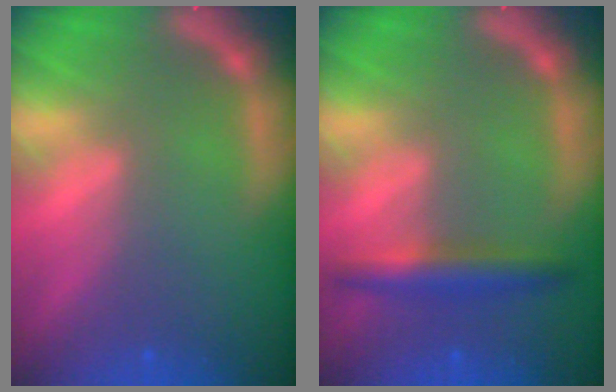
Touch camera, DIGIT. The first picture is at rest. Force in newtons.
{"total": 3.5}